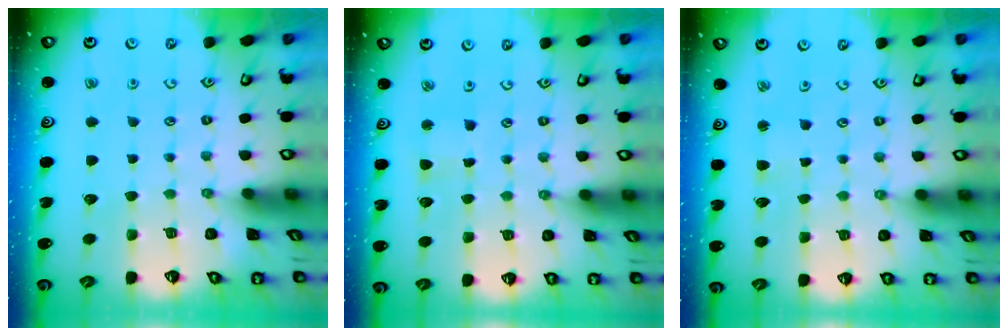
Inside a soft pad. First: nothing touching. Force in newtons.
{"total": 2.4, "press": 2.4, "slide": 0.4}
{"total": 2.5, "press": 2.5, "slide": 0.4}